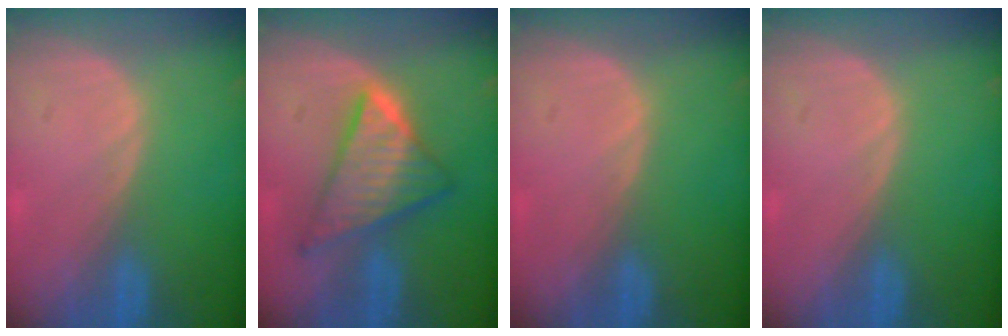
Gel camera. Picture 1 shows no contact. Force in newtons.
{"total": 8.8, "press": 8.7, "slide": 0.6}
{"total": 0.0}
{"total": 0.0}